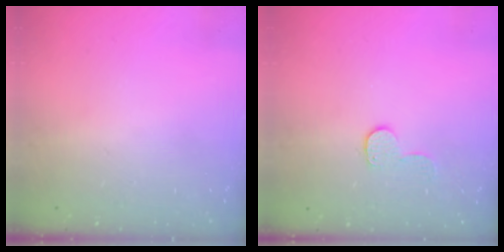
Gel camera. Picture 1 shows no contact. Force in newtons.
{"total": 5.6, "press": 5.6, "slide": 0.4}